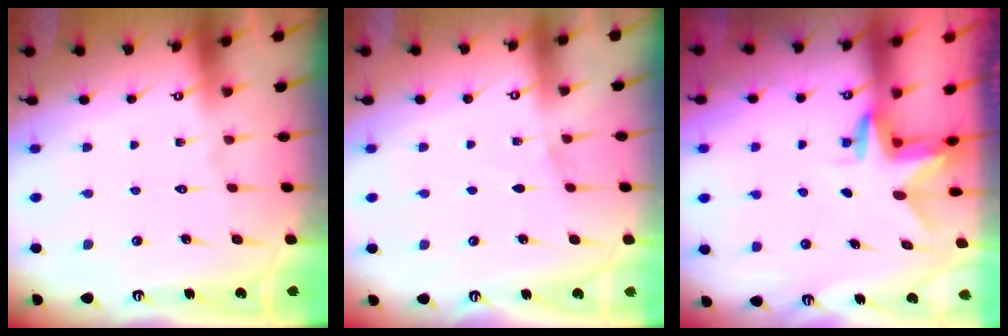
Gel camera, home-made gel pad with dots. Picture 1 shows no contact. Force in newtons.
{"total": 5.8, "press": 5.1, "slide": 2.6}
{"total": 3.0, "press": 3.0, "slide": 0.2}